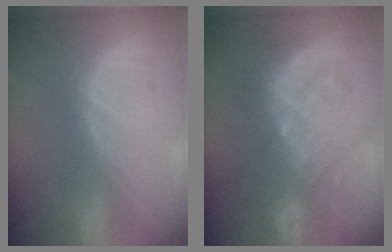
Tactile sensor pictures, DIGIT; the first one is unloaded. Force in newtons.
{"total": 9.4, "press": 9.1, "slide": 2.6}